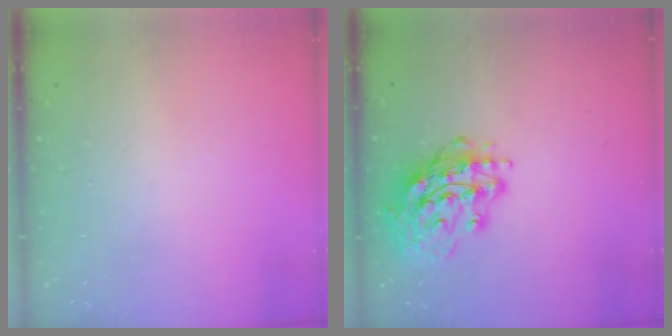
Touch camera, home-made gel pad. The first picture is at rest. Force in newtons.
{"total": 15.5, "press": 15.5, "slide": 1.5}